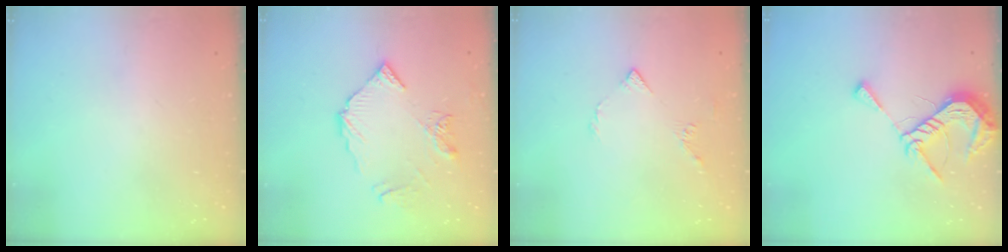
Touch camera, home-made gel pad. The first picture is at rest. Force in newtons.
{"total": 11.0, "press": 10.9, "slide": 1.3}
{"total": 4.8, "press": 4.7, "slide": 0.9}
{"total": 9.1, "press": 9.0, "slide": 1.0}